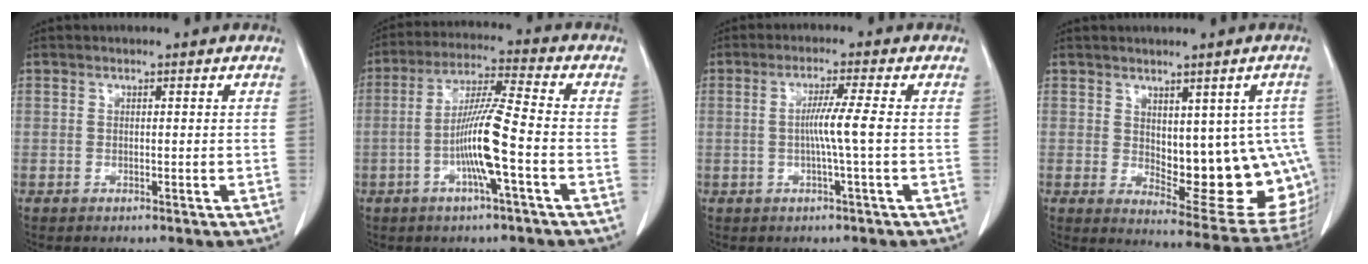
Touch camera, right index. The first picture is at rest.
{"total": 10.0, "force": [-2.7, -0.2, 9.6], "torque": [-0.188, 0.003, -0.052]}
{"total": 4.4, "force": [-0.4, -1.1, 4.2], "torque": [-0.076, 0.001, -0.006]}
{"total": 15.9, "force": [0.1, 7.2, 14.2], "torque": [-0.137, 0.004, 0.028]}